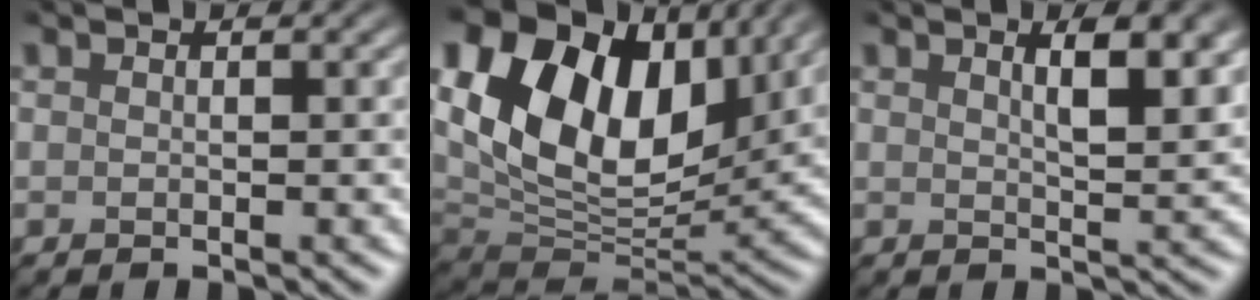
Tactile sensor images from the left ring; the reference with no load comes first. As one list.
[{"total": 15.9, "force": [6.6, 9.7, 10.7], "torque": [-0.221, 0.024, 0.124]}, {"total": 4.2, "force": [1.9, 1.2, 3.6], "torque": [-0.048, 0.000, 0.029]}]